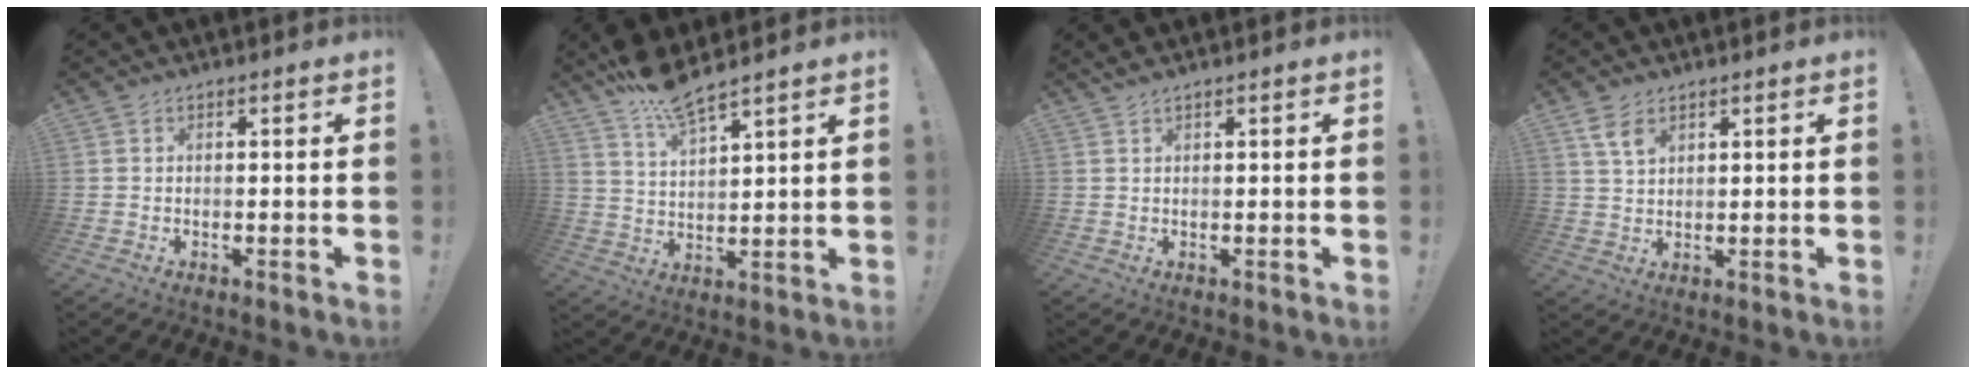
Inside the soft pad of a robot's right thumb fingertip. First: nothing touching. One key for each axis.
{"total": 9.0, "fx": 7.7, "fy": 1.4, "fz": 4.5, "tx": -0.085, "ty": -0.043, "tz": 0.138}
{"total": 1.4, "fx": 1.2, "fy": -0.1, "fz": 0.5, "tx": -0.014, "ty": 0.000, "tz": 0.023}
{"total": 5.0, "fx": 3.0, "fy": 2.6, "fz": 3.1, "tx": -0.052, "ty": -0.010, "tz": 0.055}